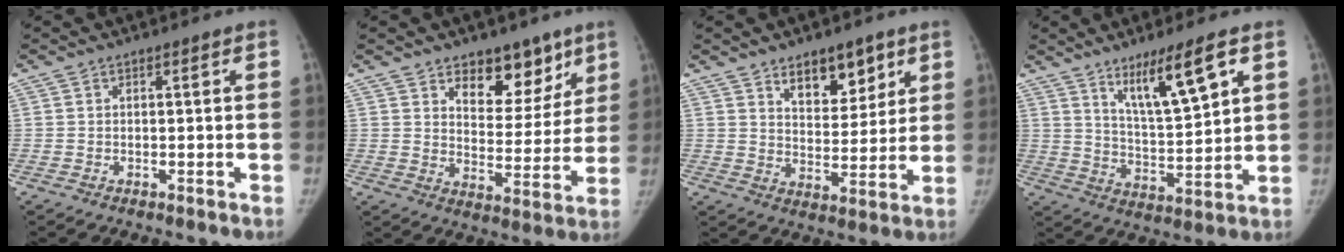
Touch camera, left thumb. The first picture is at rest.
{"total": 11.8, "force": [7.8, 6.8, 5.7], "torque": [-0.029, -0.049, 0.120]}
{"total": 10.2, "force": [6.2, 5.5, 5.9], "torque": [-0.049, -0.041, 0.103]}
{"total": 11.7, "force": [6.5, 2.1, 9.5], "torque": [-0.156, -0.045, 0.121]}